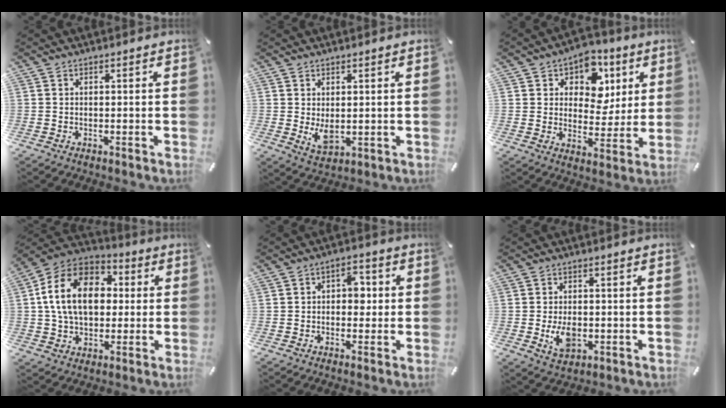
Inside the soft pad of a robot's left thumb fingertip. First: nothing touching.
{"total": 4.7, "force": [0.6, 2.8, 3.8], "torque": [-0.081, -0.007, 0.009]}
{"total": 10.6, "force": [4.2, 8.4, 4.8], "torque": [-0.072, -0.024, 0.073]}
{"total": 17.2, "force": [1.8, 12.8, 11.3], "torque": [-0.233, 0.012, 0.028]}
{"total": 5.0, "force": [-0.1, 3.6, 3.4], "torque": [-0.035, 0.001, -0.014]}
{"total": 6.2, "force": [-1.1, 4.0, 4.6], "torque": [-0.096, -0.005, -0.020]}